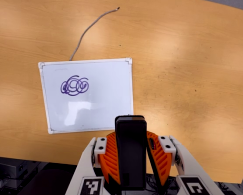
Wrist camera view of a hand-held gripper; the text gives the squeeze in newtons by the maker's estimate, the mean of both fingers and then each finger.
{"total": 7.8, "left": 5.8, "right": 9.8}